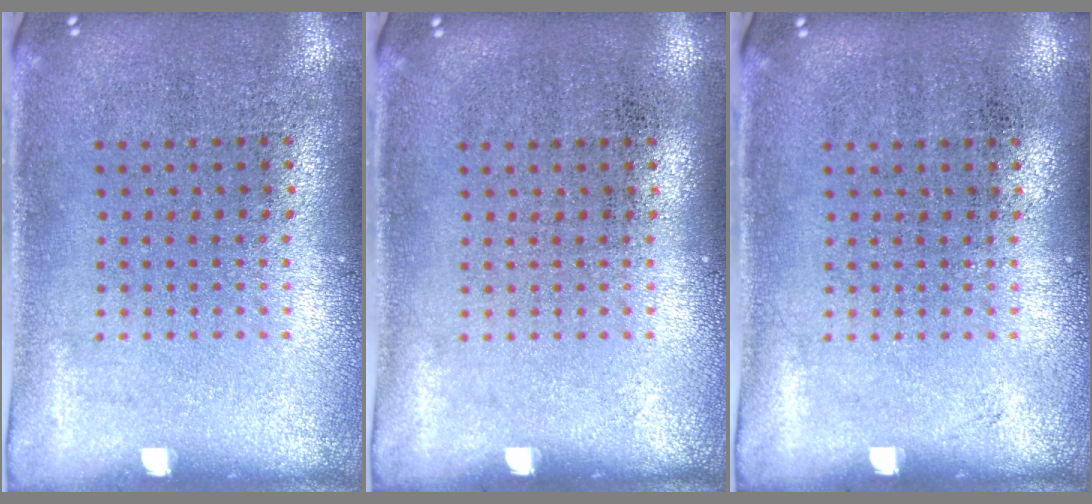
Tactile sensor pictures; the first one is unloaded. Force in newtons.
{"total": 0.0}
{"total": 0.0}